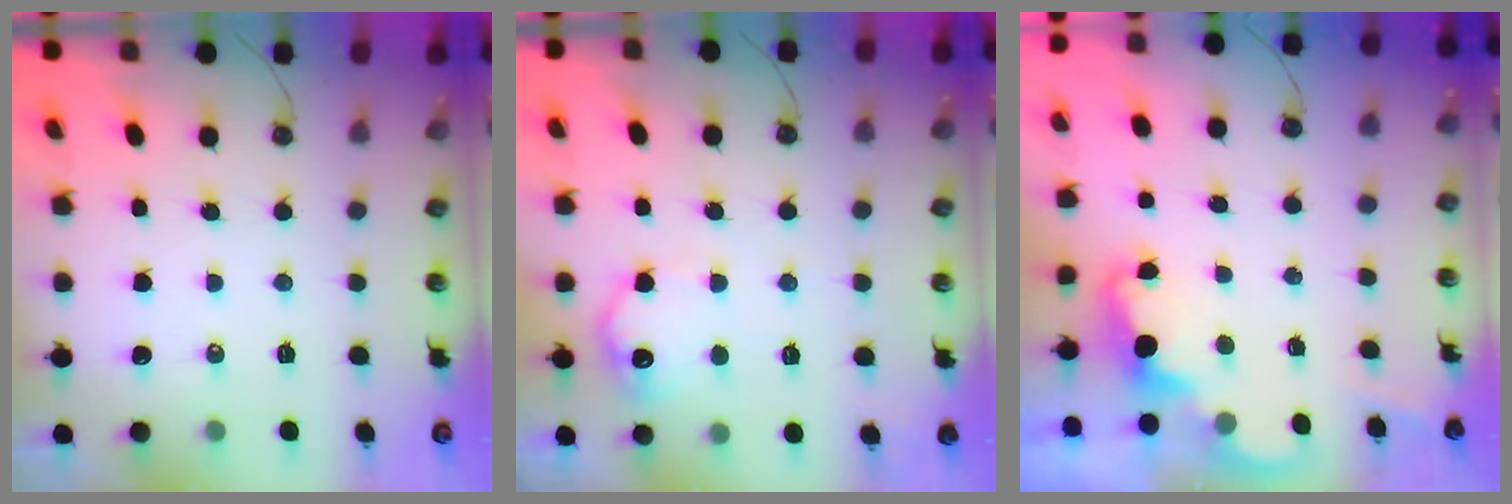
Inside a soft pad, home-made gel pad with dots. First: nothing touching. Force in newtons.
{"total": 10.5, "press": 10.5, "slide": 0.5}
{"total": 2.4, "press": 2.3, "slide": 0.5}